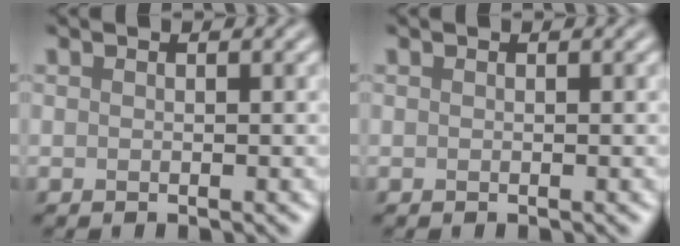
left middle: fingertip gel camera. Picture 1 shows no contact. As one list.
[{"total": 0.0}]